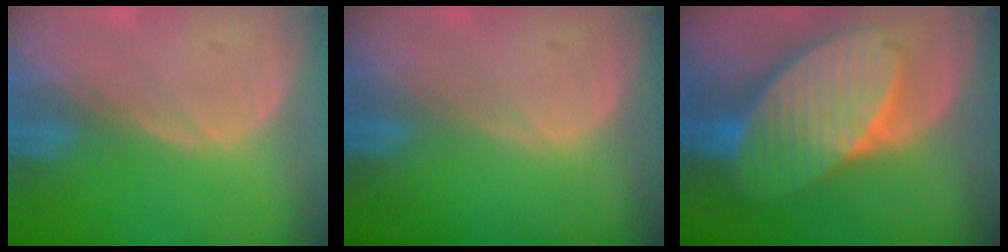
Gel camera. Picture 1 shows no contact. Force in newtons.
{"total": 0.0}
{"total": 10.6, "press": 10.6, "slide": 0.7}